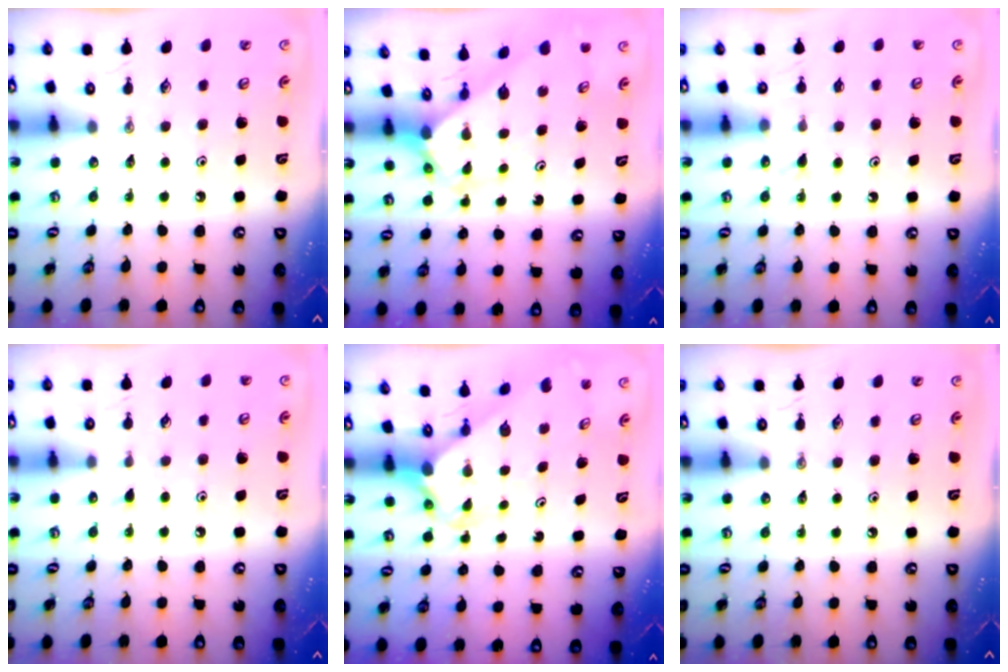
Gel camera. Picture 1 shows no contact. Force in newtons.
{"total": 2.4, "press": 2.4, "slide": 0.2}
{"total": 8.5, "press": 8.5, "slide": 0.5}
{"total": 5.1, "press": 5.1, "slide": 0.5}
{"total": 2.3, "press": 2.3, "slide": 0.1}
{"total": 0.0}